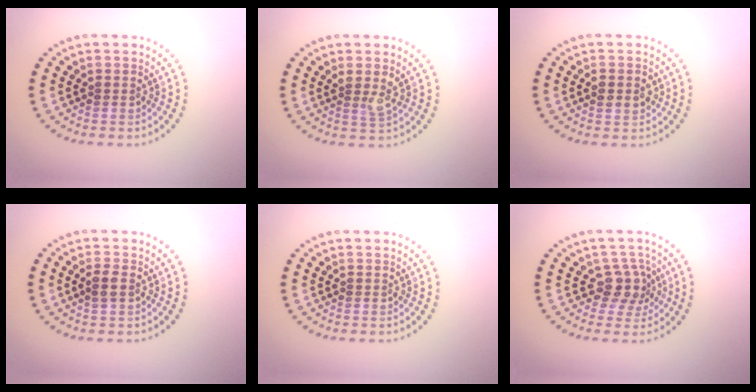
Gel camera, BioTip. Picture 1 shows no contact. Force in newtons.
{"total": 1.7, "press": 1.4, "slide": 1.0}
{"total": 2.3, "press": 2.3, "slide": 0.1}
{"total": 1.4, "press": 1.4, "slide": 0.1}
{"total": 0.0}
{"total": 2.7, "press": 2.1, "slide": 1.7}